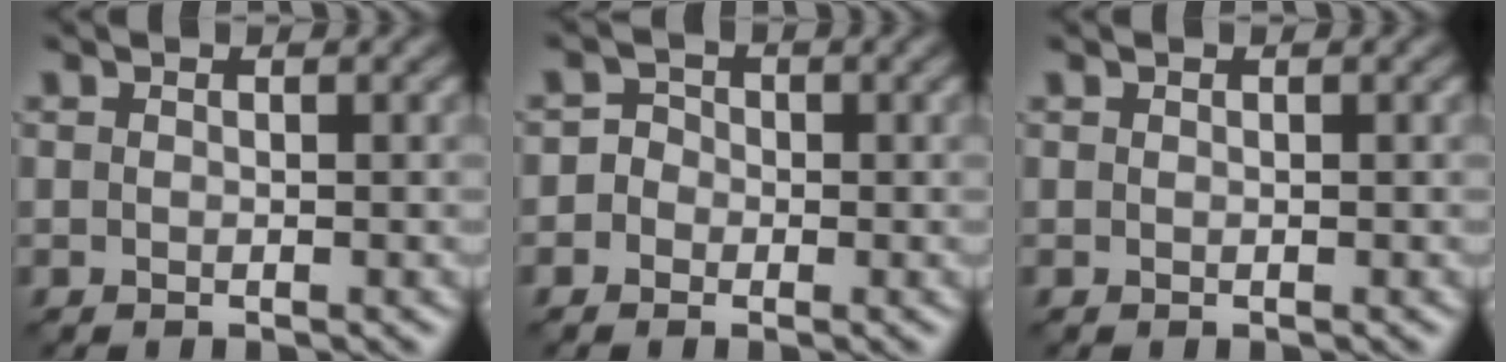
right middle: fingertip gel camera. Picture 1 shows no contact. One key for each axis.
{"total": 2.1, "fx": -0.4, "fy": 1.9, "fz": 0.5, "tx": 0.015, "ty": 0.013, "tz": -0.024}
{"total": 0.0}